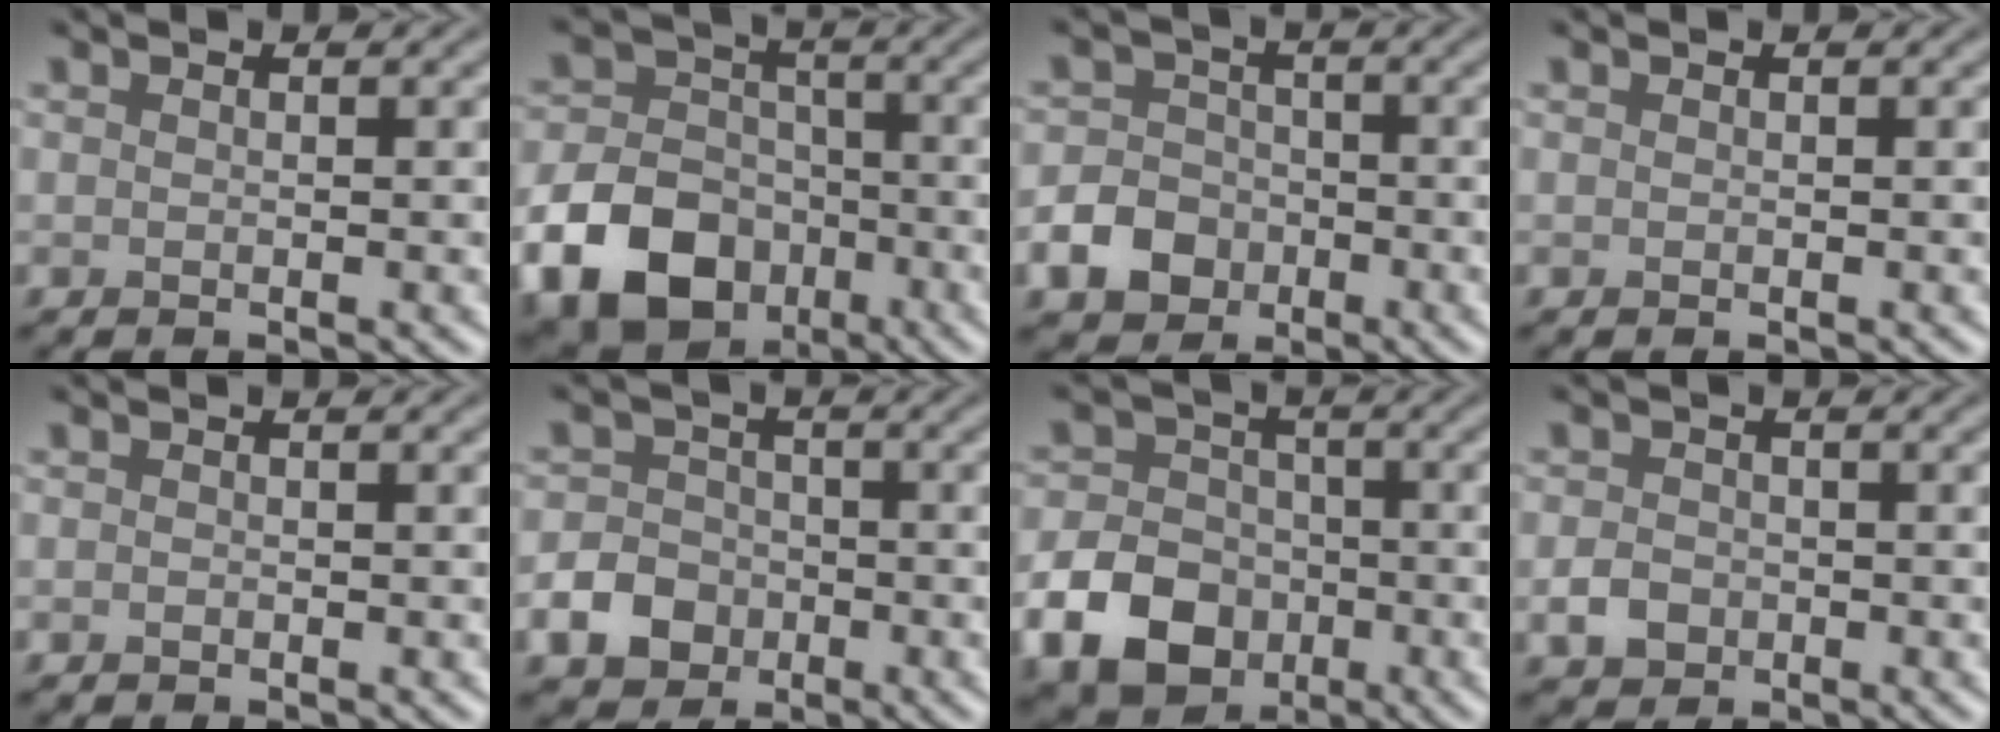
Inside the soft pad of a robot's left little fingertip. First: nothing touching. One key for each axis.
{"total": 12.7, "fx": -6.2, "fy": 9.5, "fz": 5.7, "tx": -0.110, "ty": -0.044, "tz": -0.127}
{"total": 5.2, "fx": -2.5, "fy": 4.2, "fz": 1.8, "tx": -0.023, "ty": -0.005, "tz": -0.061}
{"total": 0.0}
{"total": 0.0}
{"total": 4.5, "fx": -2.1, "fy": 3.7, "fz": 1.6, "tx": -0.023, "ty": -0.002, "tz": -0.051}
{"total": 9.1, "fx": -3.9, "fy": 7.0, "fz": 4.3, "tx": -0.080, "ty": -0.019, "tz": -0.094}
{"total": 2.1, "fx": -0.8, "fy": 1.7, "fz": 1.0, "tx": -0.015, "ty": 0.000, "tz": -0.020}